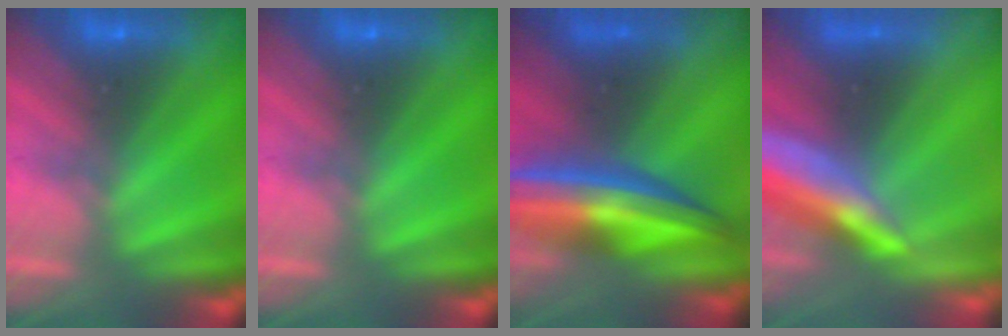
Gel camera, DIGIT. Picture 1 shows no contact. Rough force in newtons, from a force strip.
{"total": 0.0}
{"total": 7.2}
{"total": 8.4}